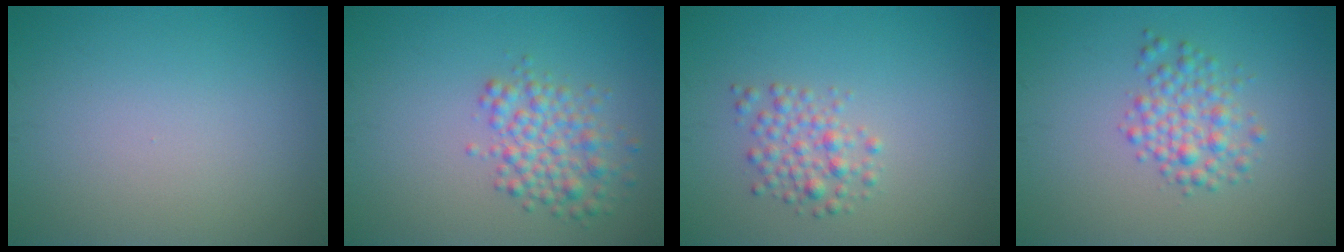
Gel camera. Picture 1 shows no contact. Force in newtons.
{"total": 3.7, "press": 3.7, "slide": 0.2}
{"total": 2.3, "press": 2.3, "slide": 0.1}
{"total": 2.9, "press": 2.9, "slide": 0.0}